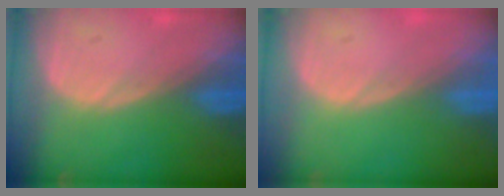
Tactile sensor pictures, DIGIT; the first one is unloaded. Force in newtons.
{"total": 0.0}